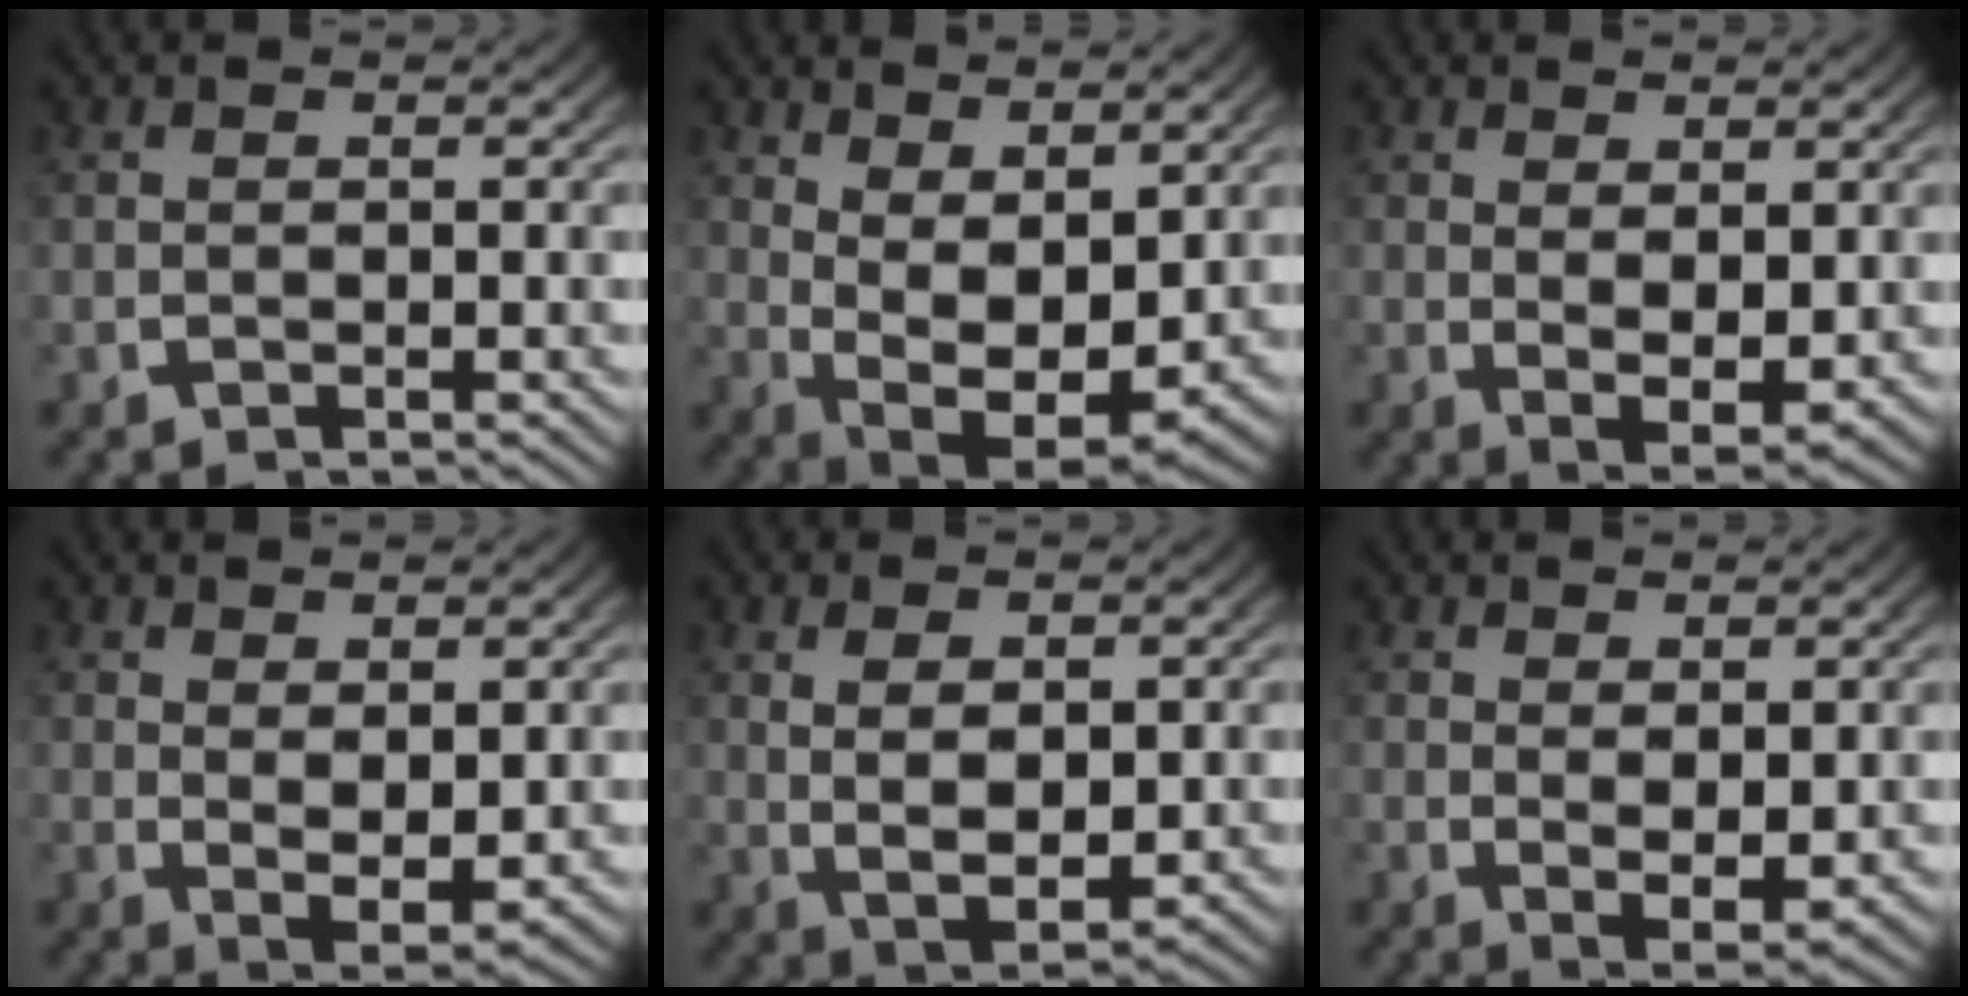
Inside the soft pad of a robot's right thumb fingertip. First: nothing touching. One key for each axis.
{"total": 7.8, "fx": -0.5, "fy": 5.1, "fz": 5.9, "tx": -0.128, "ty": -0.057, "tz": 0.014}
{"total": 4.2, "fx": -0.1, "fy": 2.3, "fz": 3.5, "tx": -0.065, "ty": -0.024, "tz": 0.011}
{"total": 4.0, "fx": 0.4, "fy": 2.3, "fz": 3.2, "tx": -0.057, "ty": -0.020, "tz": 0.018}
{"total": 5.7, "fx": -0.4, "fy": 3.5, "fz": 4.5, "tx": -0.096, "ty": -0.024, "tz": 0.009}
{"total": 3.4, "fx": 0.4, "fy": 1.9, "fz": 2.7, "tx": -0.049, "ty": -0.018, "tz": 0.017}